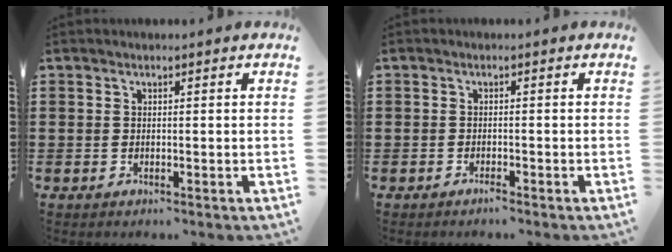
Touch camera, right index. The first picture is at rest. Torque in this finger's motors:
{"motor_torque": [-0.50, -0.02, -1.05, -0.21]}